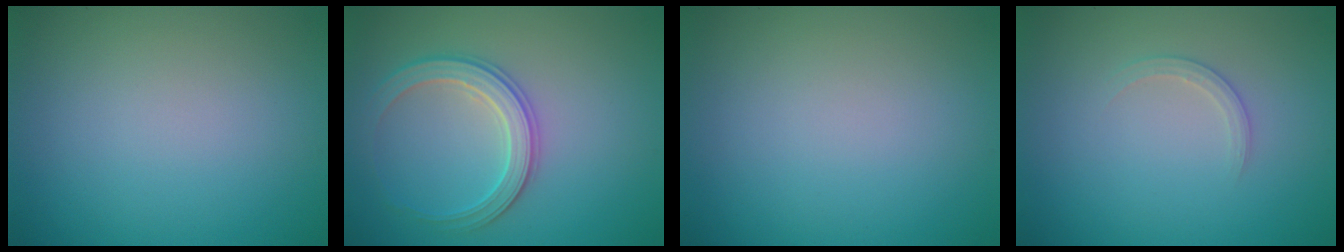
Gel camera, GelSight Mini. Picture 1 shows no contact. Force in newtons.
{"total": 3.1, "press": 3.1, "slide": 0.2}
{"total": 0.0}
{"total": 1.3, "press": 1.3, "slide": 0.1}